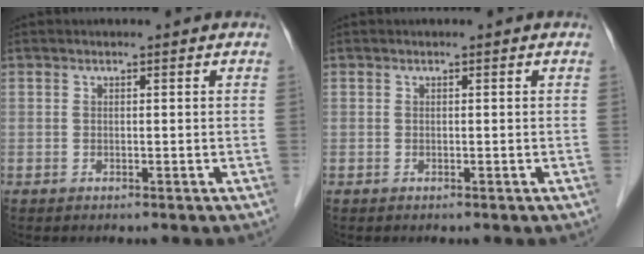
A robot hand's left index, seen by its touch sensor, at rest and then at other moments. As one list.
[{"total": 0.0}]